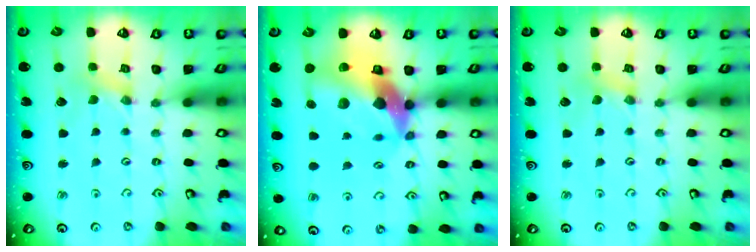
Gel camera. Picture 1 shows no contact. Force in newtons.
{"total": 19.8, "press": 19.6, "slide": 2.8}
{"total": 1.0, "press": 0.9, "slide": 0.3}